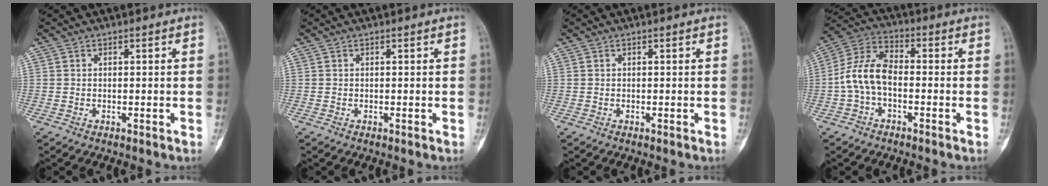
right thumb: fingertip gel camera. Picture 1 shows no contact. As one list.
[{"total": 0.0}, {"total": 0.0}, {"total": 9.1, "force": [-1.6, 5.3, 7.3], "torque": [-0.144, 0.033, -0.041]}]